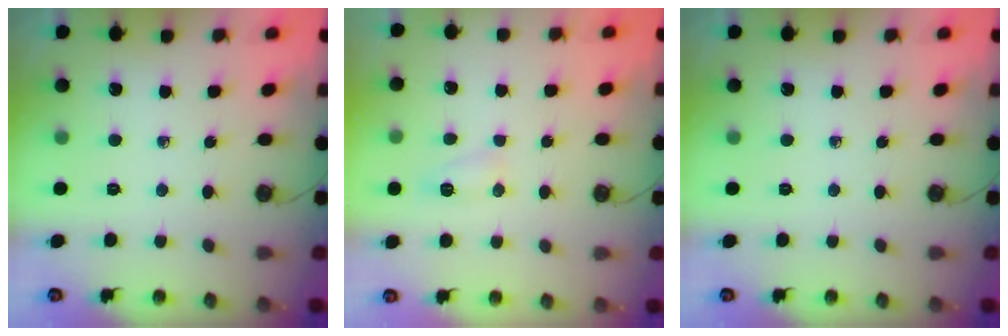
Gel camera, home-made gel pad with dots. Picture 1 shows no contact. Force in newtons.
{"total": 5.7, "press": 5.6, "slide": 0.6}
{"total": 0.0}